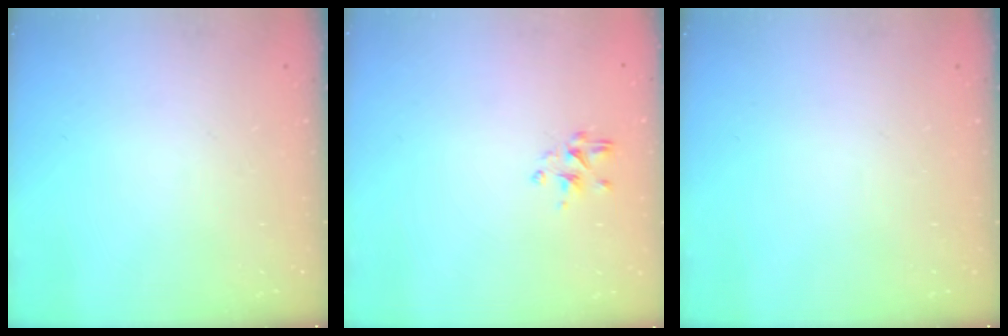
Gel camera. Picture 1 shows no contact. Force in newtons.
{"total": 2.3, "press": 2.1, "slide": 0.7}
{"total": 0.0}